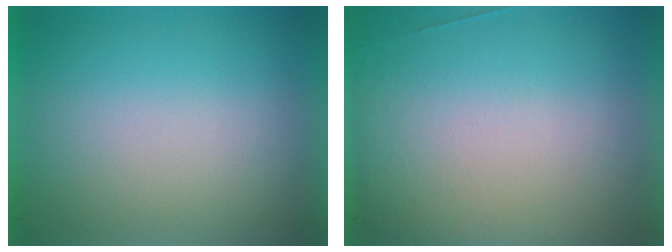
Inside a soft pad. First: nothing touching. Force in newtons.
{"total": 1.7}